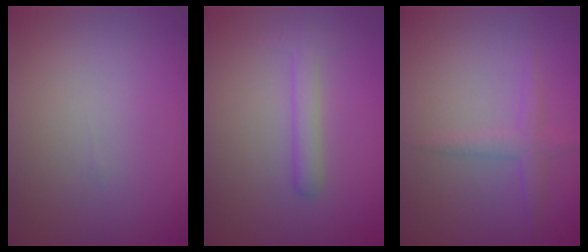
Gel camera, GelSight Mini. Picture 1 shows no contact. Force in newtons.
{"total": 1.7, "press": 1.7, "slide": 0.1}
{"total": 1.7, "press": 1.7, "slide": 0.0}